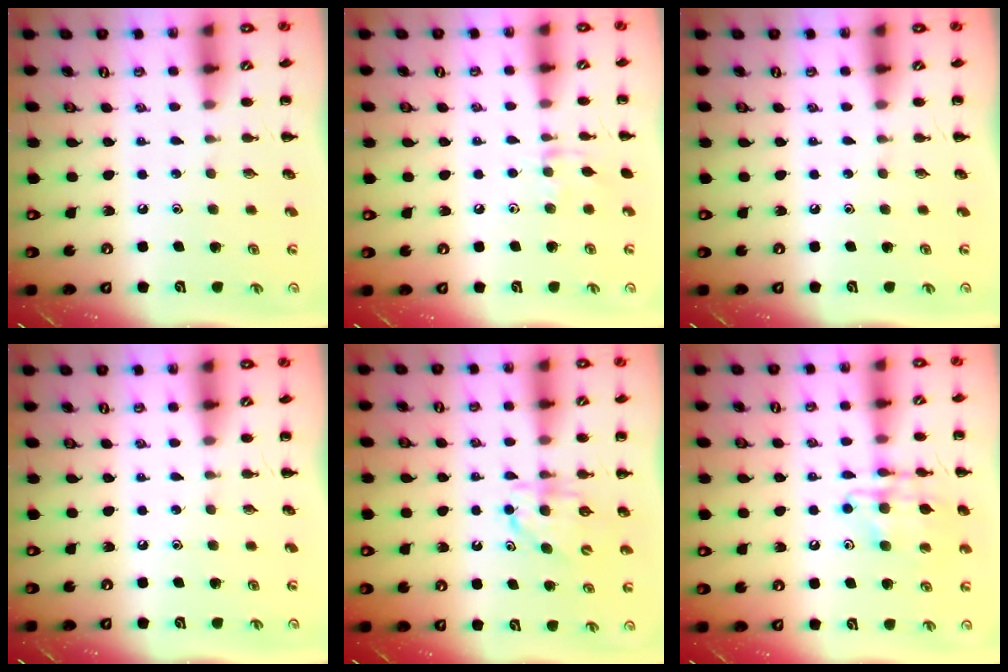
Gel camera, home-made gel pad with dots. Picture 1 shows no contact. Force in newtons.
{"total": 5.7, "press": 5.7, "slide": 0.8}
{"total": 0.0}
{"total": 0.0}
{"total": 6.1, "press": 6.1, "slide": 0.5}
{"total": 13.4, "press": 13.2, "slide": 2.4}